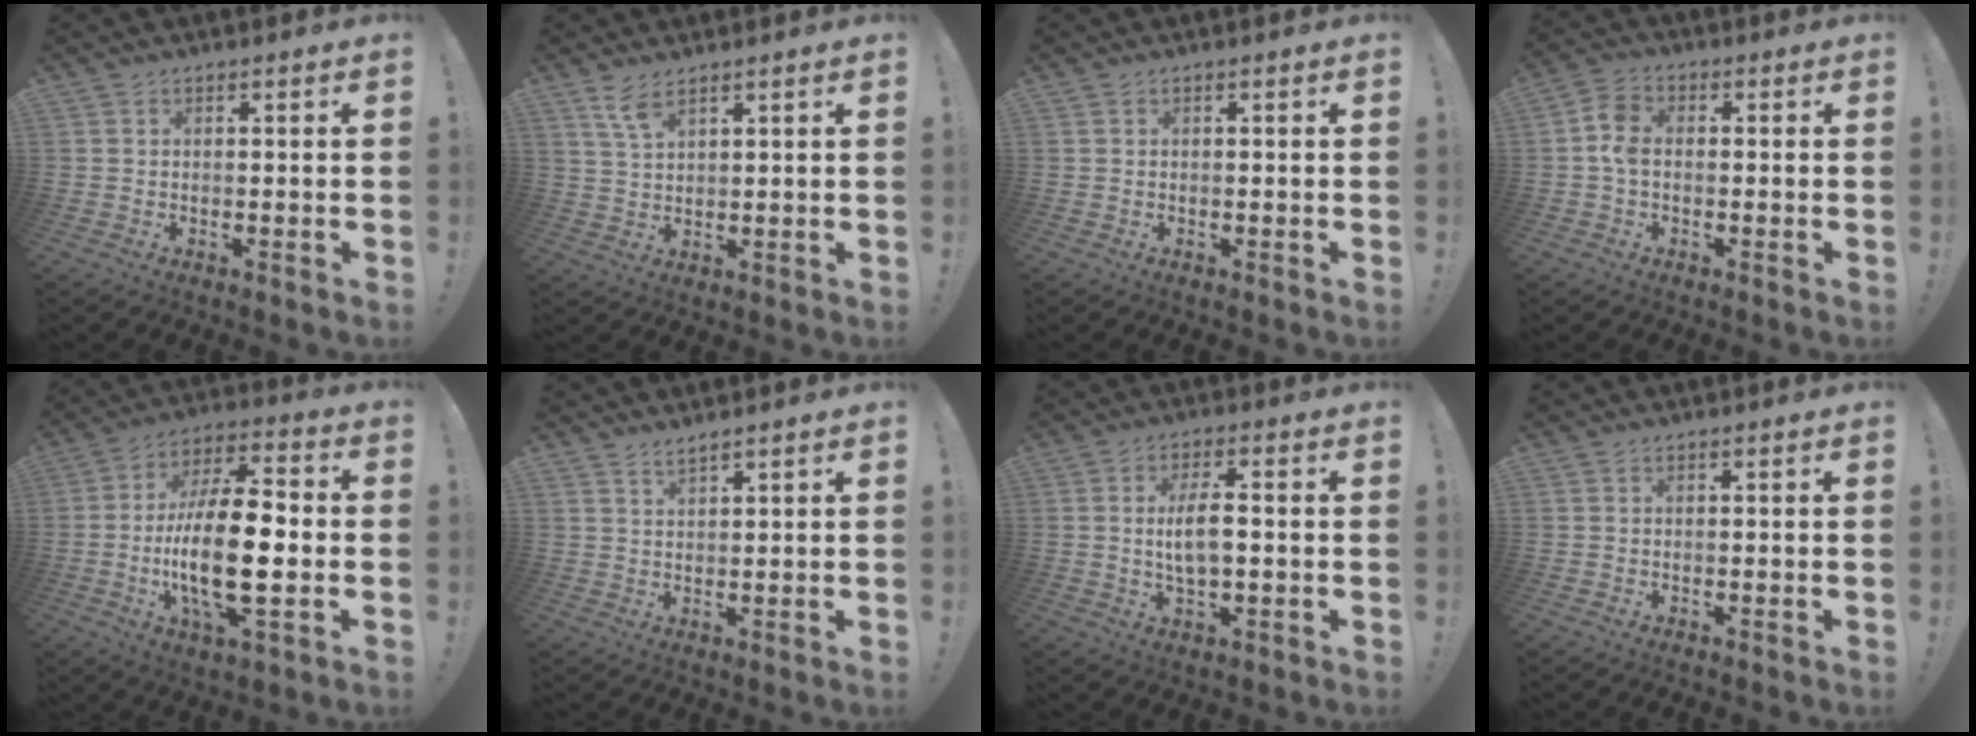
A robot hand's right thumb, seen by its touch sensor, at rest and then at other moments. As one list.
[{"total": 5.7, "force": [4.0, 1.9, 3.5], "torque": [-0.065, -0.021, 0.072]}, {"total": 0.0}, {"total": 6.5, "force": [-0.4, 4.2, 4.9], "torque": [-0.093, 0.014, -0.005]}, {"total": 20.3, "force": [-3.2, 7.6, 18.5], "torque": [-0.352, 0.002, -0.054]}, {"total": 2.4, "force": [2.2, 0.1, 0.9], "torque": [-0.021, -0.013, 0.041]}, {"total": 7.7, "force": [0.1, 2.8, 7.1], "torque": [-0.132, 0.001, -0.003]}, {"total": 0.0}]